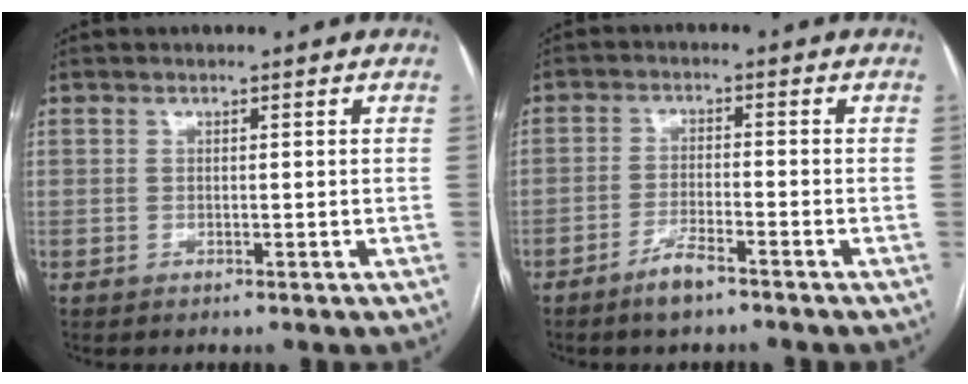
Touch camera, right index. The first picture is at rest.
{"total": 4.2, "force": [-3.2, 0.5, 2.7], "torque": [-0.054, -0.003, -0.058]}